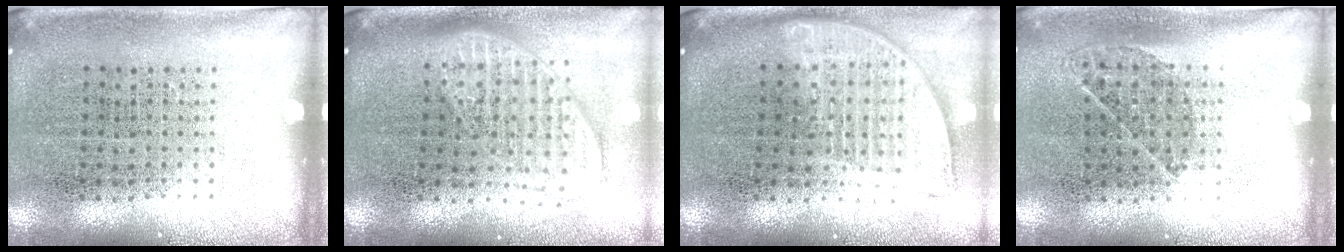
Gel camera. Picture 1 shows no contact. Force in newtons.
{"total": 1.9, "press": 1.5, "slide": 1.1}
{"total": 1.8, "press": 1.5, "slide": 1.0}
{"total": 0.8, "press": 0.7, "slide": 0.4}